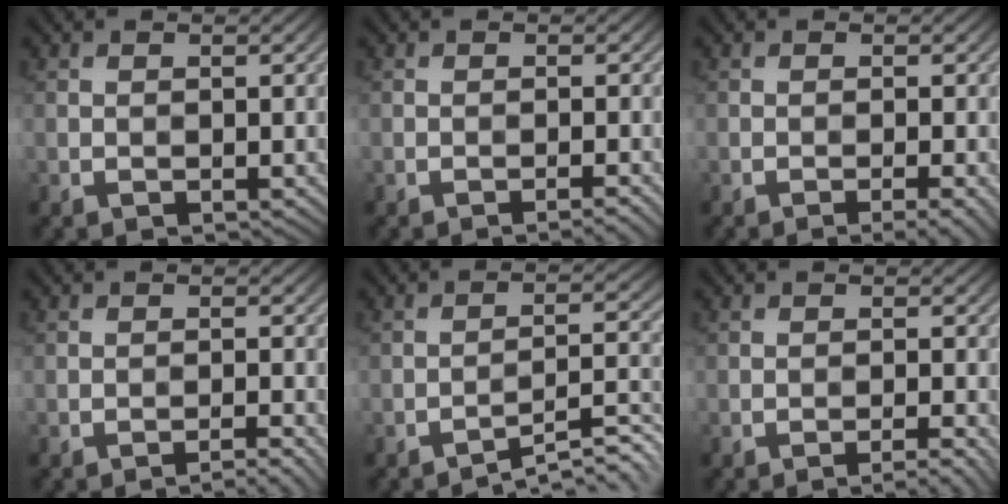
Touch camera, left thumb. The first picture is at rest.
{"total": 1.3, "force": [-0.9, 0.1, 1.0], "torque": [-0.010, 0.003, -0.019]}
{"total": 2.5, "force": [-1.3, 0.4, 2.1], "torque": [-0.027, 0.005, -0.023]}
{"total": 2.4, "force": [-1.7, 0.2, 1.6], "torque": [-0.021, 0.007, -0.033]}
{"total": 5.6, "force": [-4.1, 0.8, 3.6], "torque": [-0.053, 0.012, -0.066]}
{"total": 2.4, "force": [-1.5, 0.3, 1.9], "torque": [-0.025, 0.006, -0.028]}